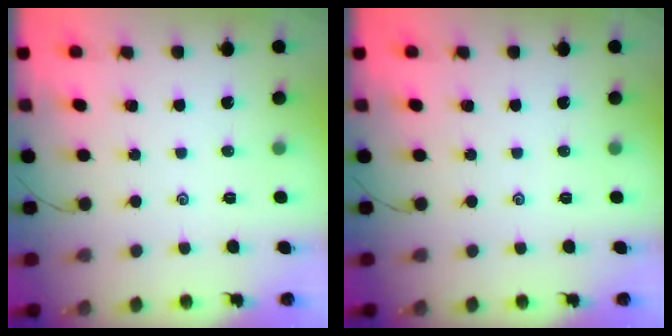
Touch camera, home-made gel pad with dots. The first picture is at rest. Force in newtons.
{"total": 0.0}